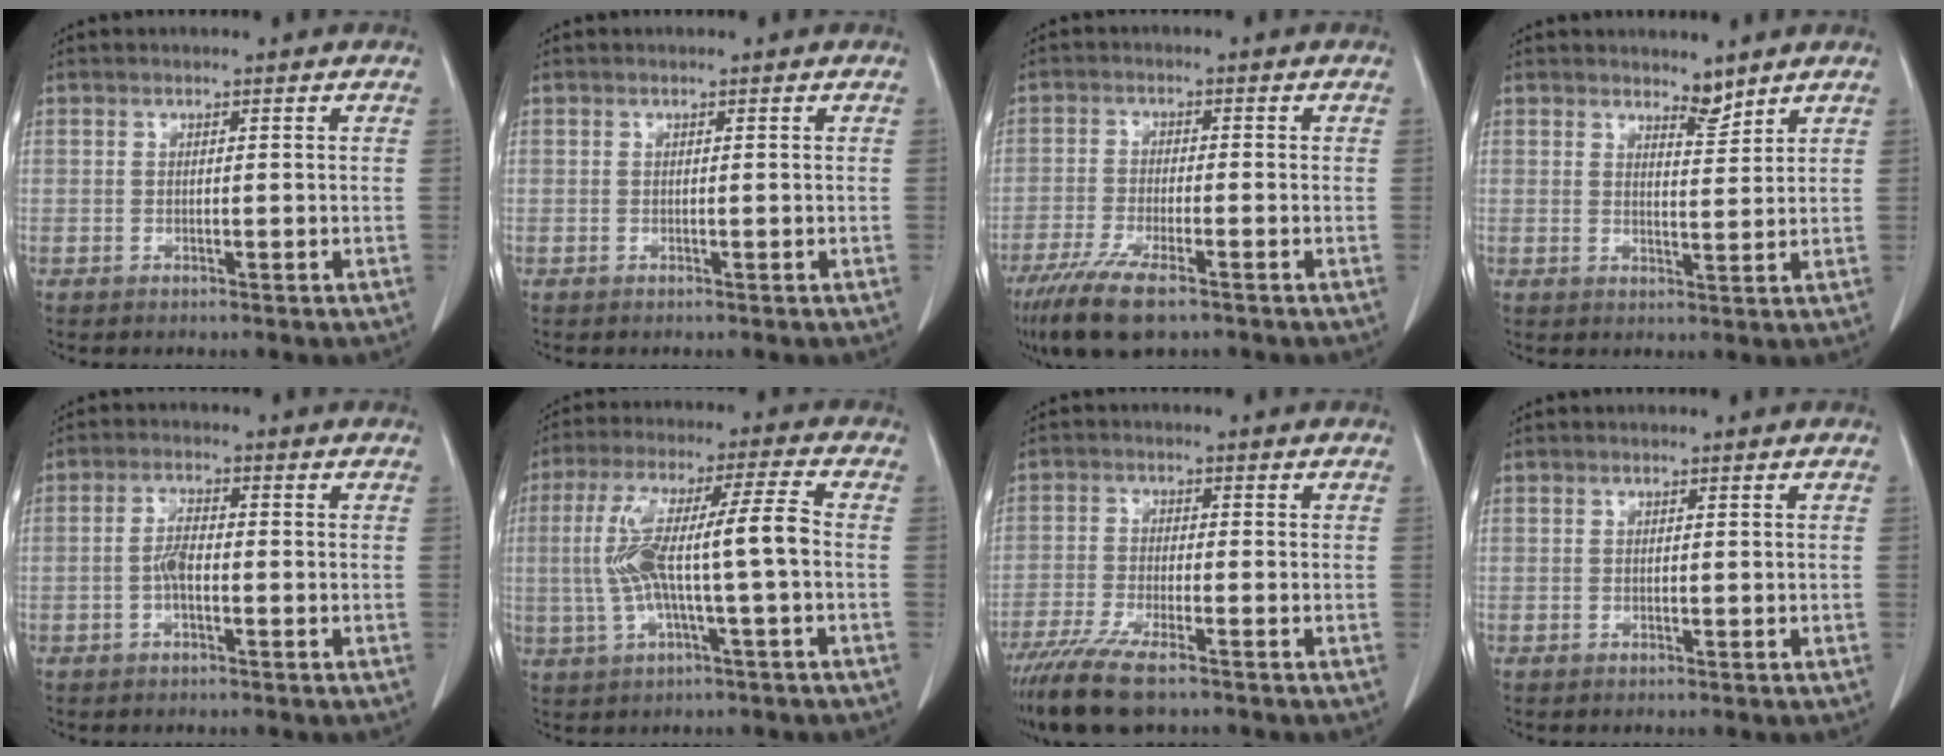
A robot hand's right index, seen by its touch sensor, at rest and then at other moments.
{"total": 0.0}
{"total": 9.7, "force": [-6.6, 2.0, 6.8], "torque": [-0.123, -0.023, -0.110]}
{"total": 2.7, "force": [2.5, 0.5, 0.7], "torque": [-0.010, -0.006, 0.043]}
{"total": 3.2, "force": [-0.7, 1.1, 2.9], "torque": [-0.058, 0.006, -0.012]}
{"total": 11.9, "force": [-0.8, 0.8, 11.8], "torque": [-0.230, 0.029, -0.011]}
{"total": 9.6, "force": [-7.2, 1.6, 6.1], "torque": [-0.109, -0.023, -0.121]}
{"total": 0.0}